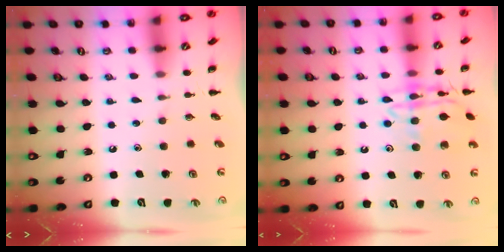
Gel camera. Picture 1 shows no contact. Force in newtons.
{"total": 14.2, "press": 14.1, "slide": 1.2}